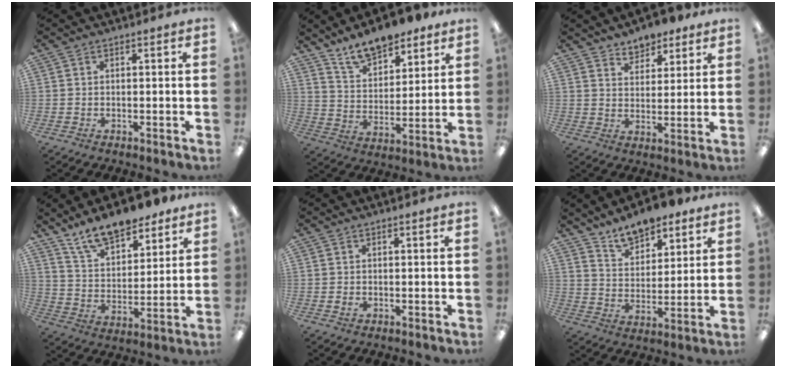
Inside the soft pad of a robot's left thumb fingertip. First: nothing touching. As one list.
[{"total": 11.8, "force": [10.1, 4.6, 4.0], "torque": [-0.062, -0.061, 0.185]}, {"total": 6.2, "force": [5.4, 2.9, 0.3], "torque": [0.004, -0.040, 0.097]}, {"total": 14.0, "force": [11.7, 5.1, 5.6], "torque": [-0.098, -0.070, 0.212]}, {"total": 0.9, "force": [-0.2, 0.7, 0.6], "torque": [-0.011, 0.003, -0.005]}, {"total": 9.6, "force": [8.3, 4.1, 2.6], "torque": [-0.048, -0.047, 0.154]}]